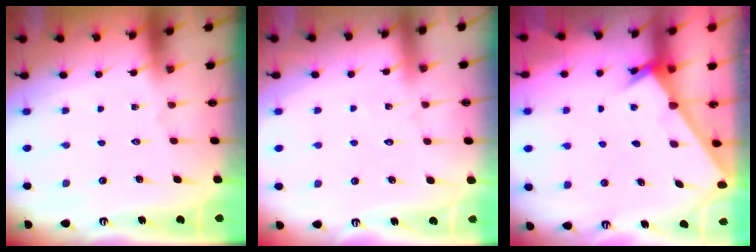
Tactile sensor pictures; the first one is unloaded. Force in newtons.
{"total": 4.0, "press": 4.0, "slide": 0.4}
{"total": 2.6, "press": 2.6, "slide": 0.2}